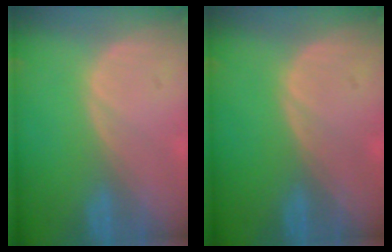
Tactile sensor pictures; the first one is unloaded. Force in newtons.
{"total": 0.0}